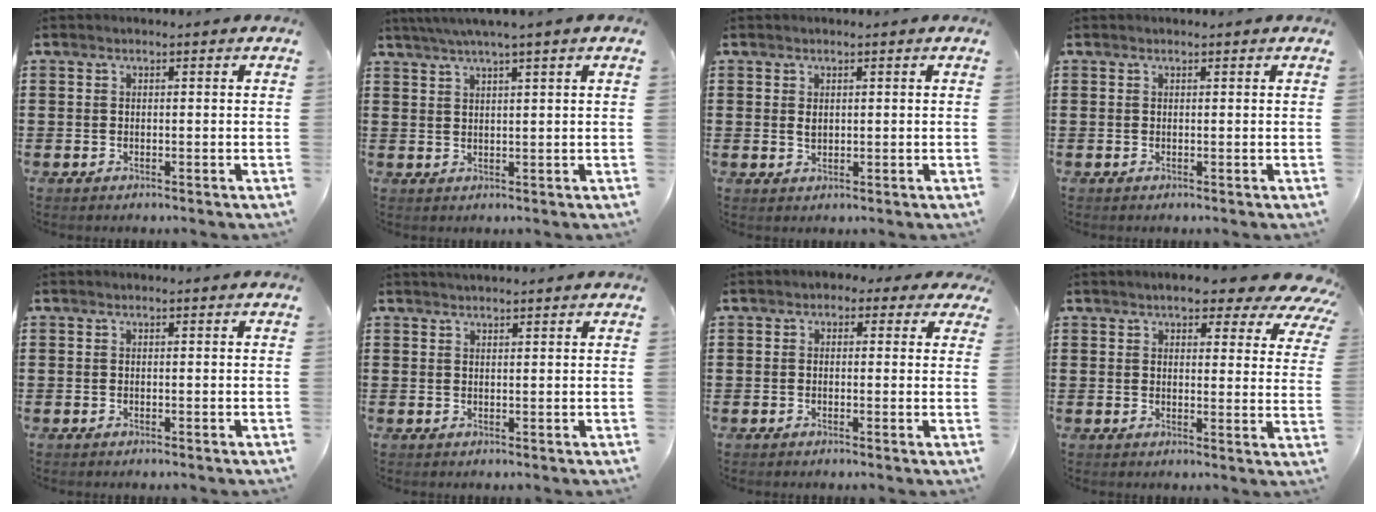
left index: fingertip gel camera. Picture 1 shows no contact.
{"total": 2.7, "force": [1.9, -0.5, 1.9], "torque": [-0.040, -0.002, 0.032]}
{"total": 1.2, "force": [0.4, 0.8, 0.8], "torque": [-0.018, 0.006, 0.006]}
{"total": 0.0}
{"total": 0.0}
{"total": 1.3, "force": [1.3, 0.0, 0.3], "torque": [-0.007, 0.002, 0.025]}
{"total": 1.5, "force": [-0.1, 1.2, 0.8], "torque": [-0.020, 0.008, -0.005]}
{"total": 6.0, "force": [5.0, 1.6, 3.0], "torque": [-0.051, -0.021, 0.082]}